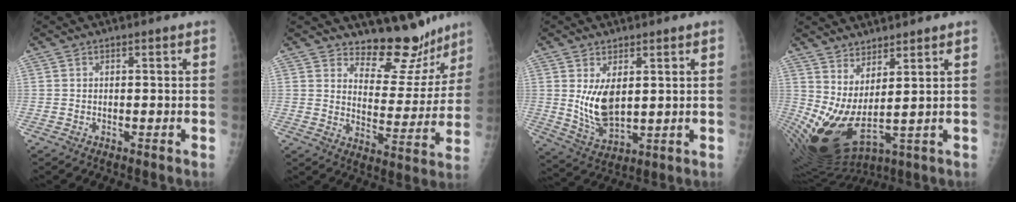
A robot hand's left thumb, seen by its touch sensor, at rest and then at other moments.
{"total": 12.2, "force": [11.0, 4.9, 2.0], "torque": [0.021, -0.105, 0.150]}
{"total": 8.2, "force": [1.8, 4.3, 6.7], "torque": [-0.117, -0.023, 0.050]}
{"total": 10.9, "force": [3.2, 3.3, 9.9], "torque": [-0.204, -0.036, 0.082]}